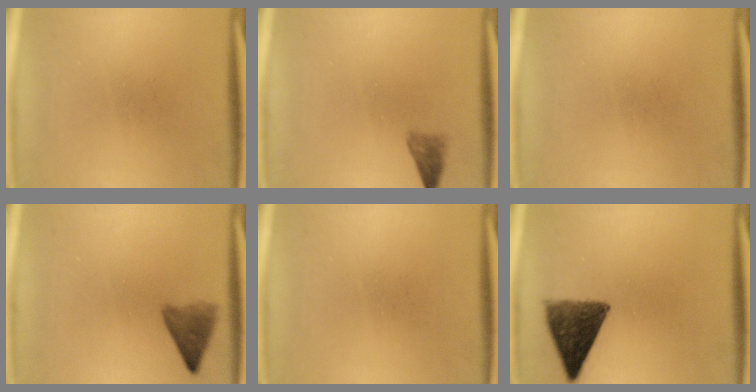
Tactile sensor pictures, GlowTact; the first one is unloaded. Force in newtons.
{"total": 1.9}
{"total": 0.0}
{"total": 3.8}
{"total": 0.0}
{"total": 9.3}